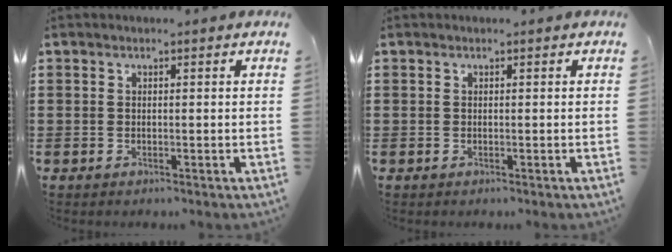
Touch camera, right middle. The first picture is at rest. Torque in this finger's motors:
{"motor_torque": [-0.87, -0.87, -0.06, 0.00]}